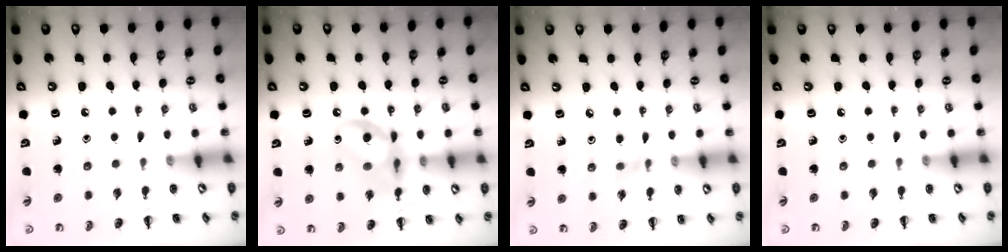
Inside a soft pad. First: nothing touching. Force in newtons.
{"total": 13.0, "press": 12.7, "slide": 2.8}
{"total": 3.9, "press": 3.7, "slide": 1.4}
{"total": 0.0}